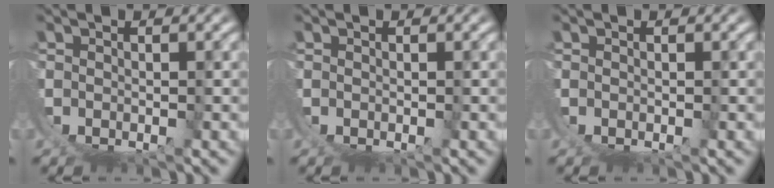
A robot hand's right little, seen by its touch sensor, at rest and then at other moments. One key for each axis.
{"total": 0.0}
{"total": 0.0}